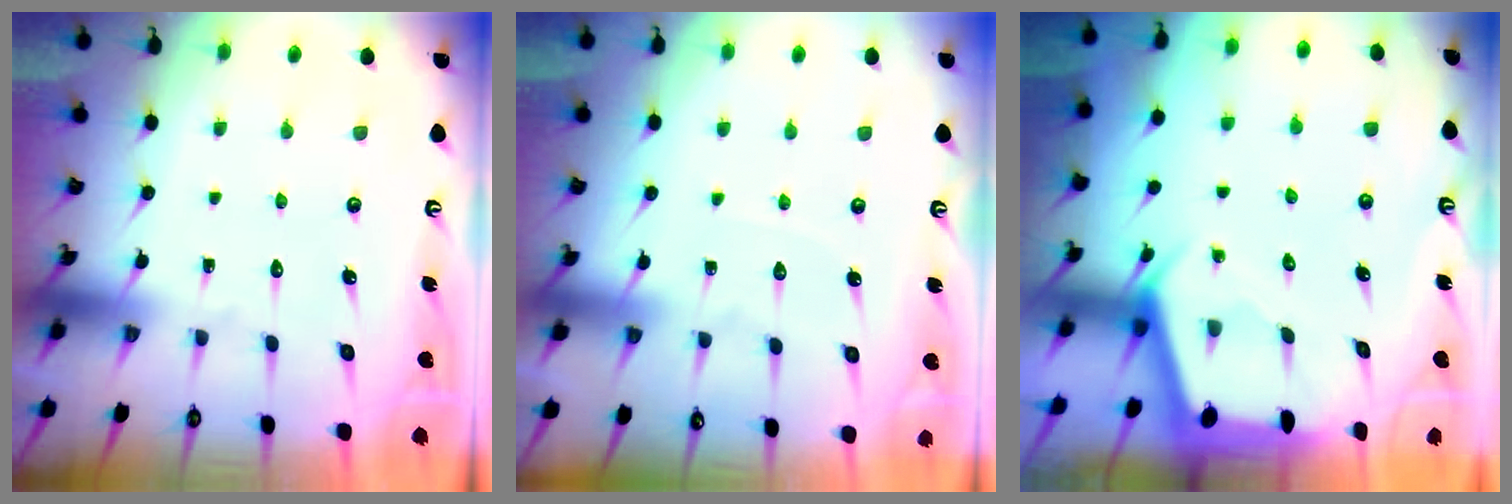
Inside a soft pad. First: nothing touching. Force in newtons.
{"total": 2.7, "press": 2.7, "slide": 0.4}
{"total": 2.4, "press": 2.3, "slide": 0.3}